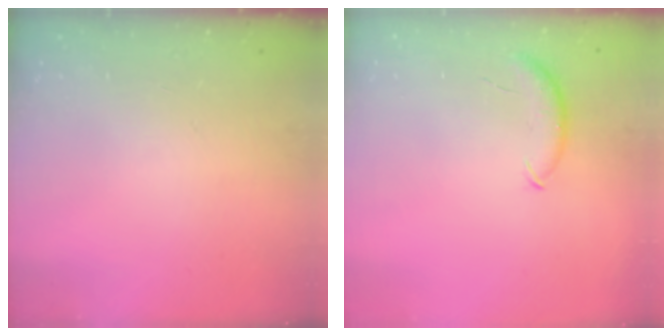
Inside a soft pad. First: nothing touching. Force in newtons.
{"total": 7.4, "press": 7.4, "slide": 1.1}